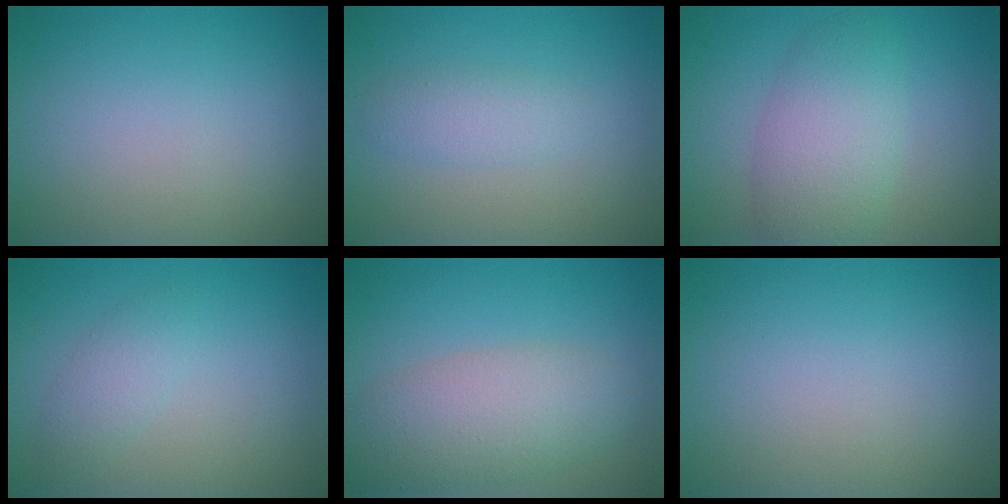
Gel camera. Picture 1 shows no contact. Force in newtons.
{"total": 2.0, "press": 2.0, "slide": 0.1}
{"total": 5.4, "press": 5.4, "slide": 0.4}
{"total": 1.8, "press": 1.8, "slide": 0.1}
{"total": 5.6, "press": 5.6, "slide": 0.3}
{"total": 0.0}